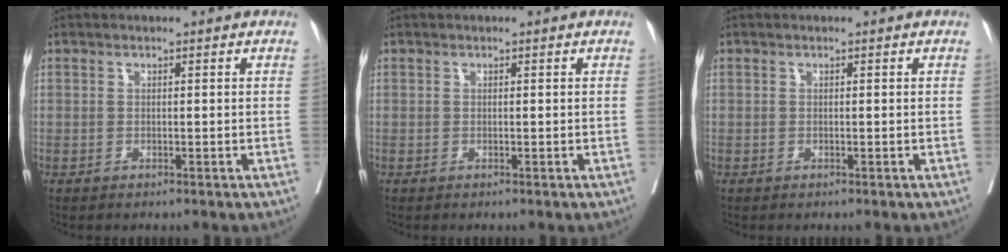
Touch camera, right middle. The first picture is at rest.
{"total": 0.0}
{"total": 0.0}